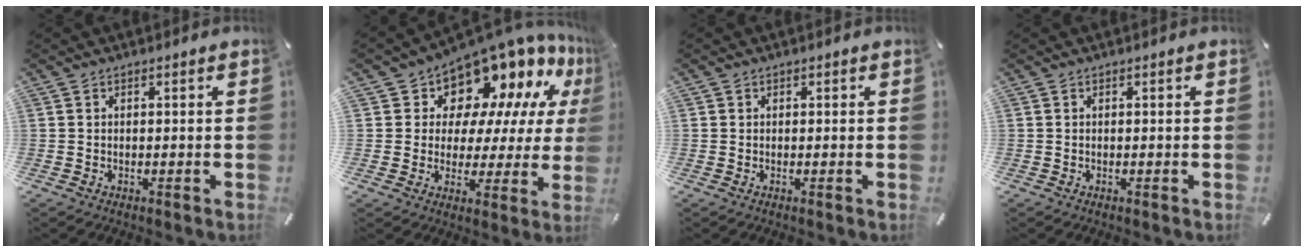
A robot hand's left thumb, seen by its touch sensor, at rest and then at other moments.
{"total": 14.7, "force": [11.7, 7.7, 4.3], "torque": [-0.069, -0.107, 0.203]}
{"total": 0.5, "force": [0.1, 0.5, 0.0], "torque": [0.003, 0.006, 0.000]}
{"total": 0.0}